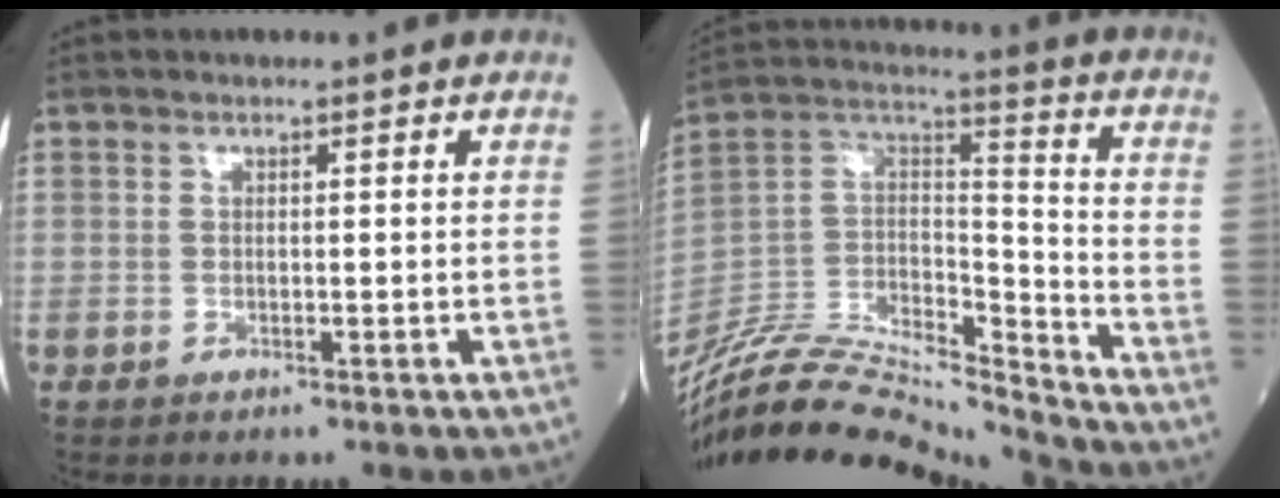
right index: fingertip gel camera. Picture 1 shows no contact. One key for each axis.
{"total": 21.8, "fx": -20.7, "fy": 1.8, "fz": 6.5, "tx": -0.138, "ty": 0.020, "tz": -0.368}